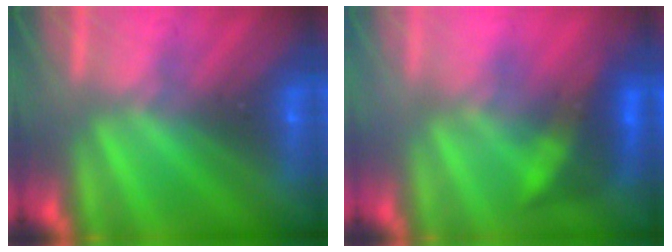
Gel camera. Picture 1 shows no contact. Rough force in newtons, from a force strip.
{"total": 3.2}